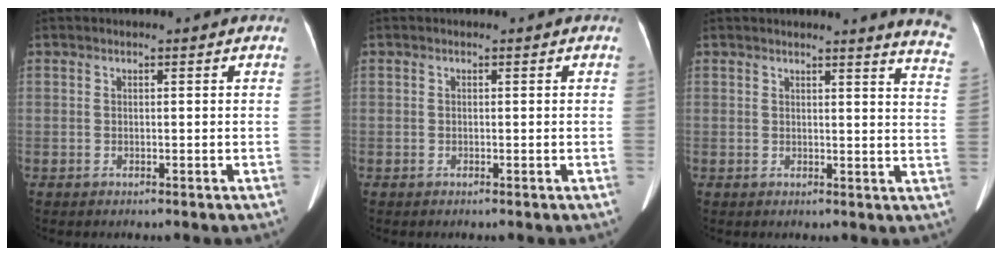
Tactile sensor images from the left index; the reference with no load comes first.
{"total": 2.2, "force": [-1.1, -1.6, -1.1], "torque": [0.015, -0.012, -0.019]}
{"total": 8.8, "force": [8.3, -0.4, 2.8], "torque": [-0.014, -0.073, 0.056]}